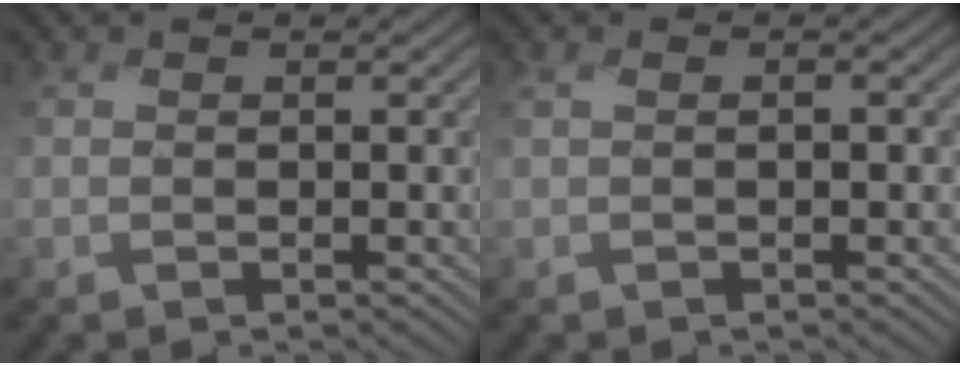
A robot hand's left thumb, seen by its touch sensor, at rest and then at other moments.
{"total": 1.6, "force": [-0.1, 0.8, 1.4], "torque": [-0.030, 0.001, 0.001]}